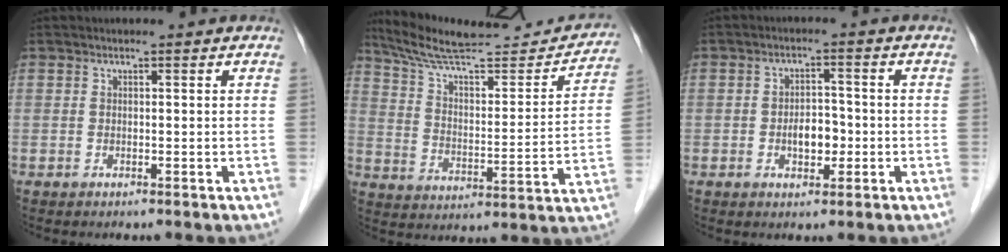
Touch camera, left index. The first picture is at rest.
{"total": 22.5, "force": [20.8, 2.8, 8.1], "torque": [-0.131, -0.019, 0.301]}
{"total": 3.5, "force": [-1.0, 2.0, 2.7], "torque": [-0.044, 0.007, -0.014]}